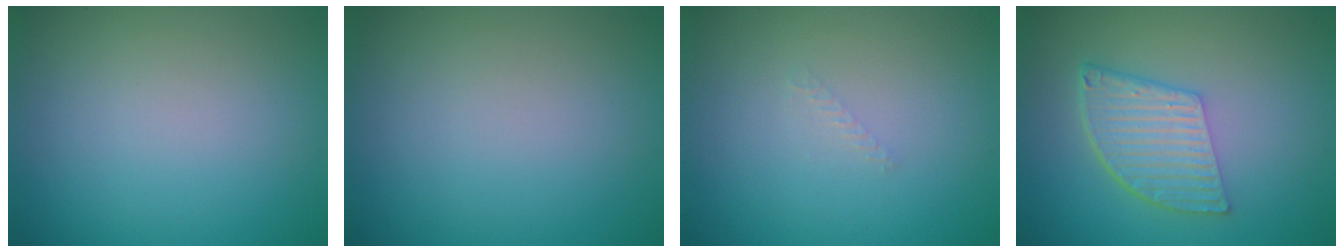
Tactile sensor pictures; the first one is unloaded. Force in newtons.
{"total": 0.0}
{"total": 0.6, "press": 0.6, "slide": 0.1}
{"total": 5.7, "press": 4.0, "slide": 4.0}